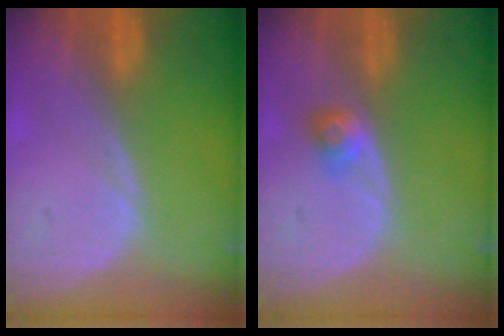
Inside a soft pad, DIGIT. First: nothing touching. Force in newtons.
{"total": 2.6, "press": 2.3, "slide": 1.2}